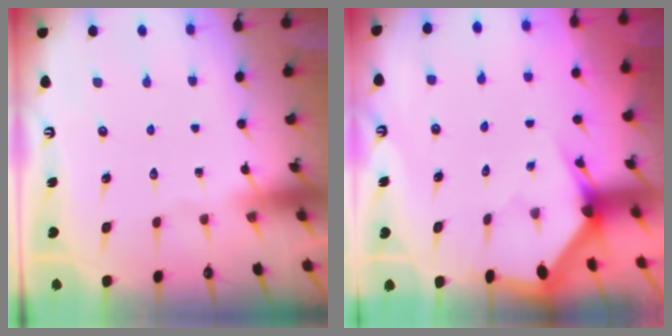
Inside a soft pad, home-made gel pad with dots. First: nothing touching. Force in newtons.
{"total": 2.8, "press": 2.8, "slide": 0.1}